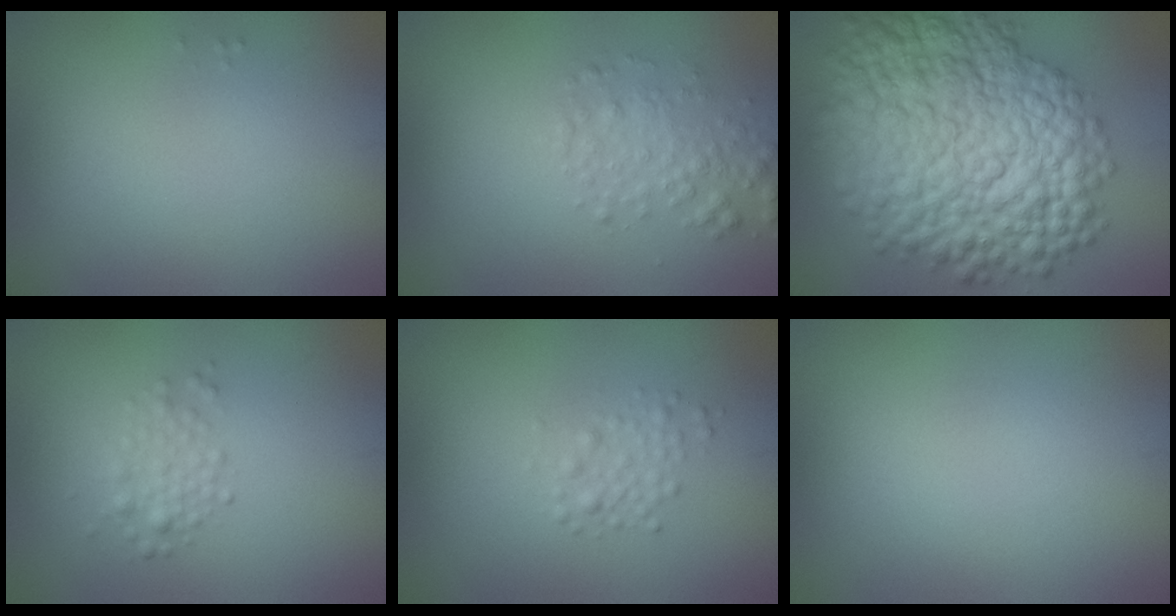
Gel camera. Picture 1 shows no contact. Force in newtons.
{"total": 2.2, "press": 2.2, "slide": 0.0}
{"total": 14.3, "press": 14.3, "slide": 0.4}
{"total": 1.8, "press": 1.8, "slide": 0.1}
{"total": 1.5, "press": 1.5, "slide": 0.0}
{"total": 0.0}